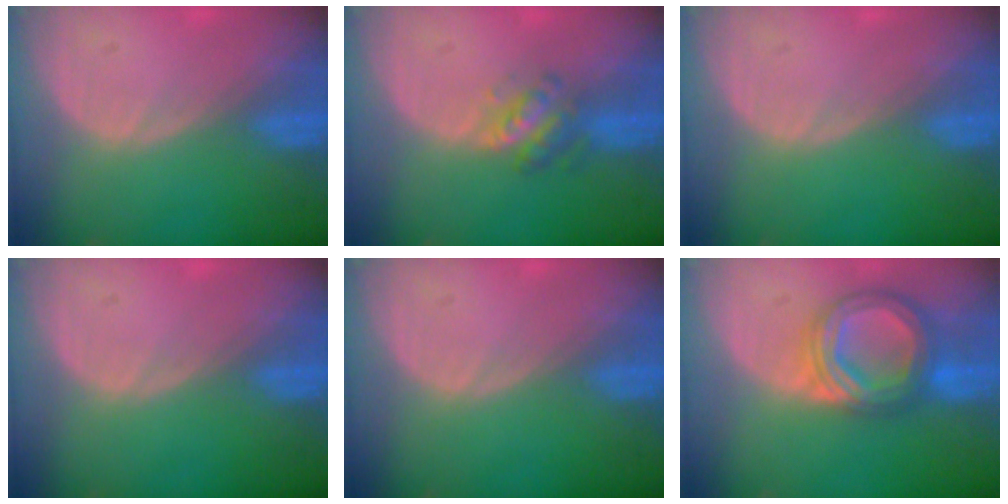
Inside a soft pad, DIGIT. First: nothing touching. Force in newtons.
{"total": 4.8, "press": 4.3, "slide": 2.1}
{"total": 0.0}
{"total": 0.0}
{"total": 0.0}
{"total": 8.7, "press": 8.6, "slide": 0.8}